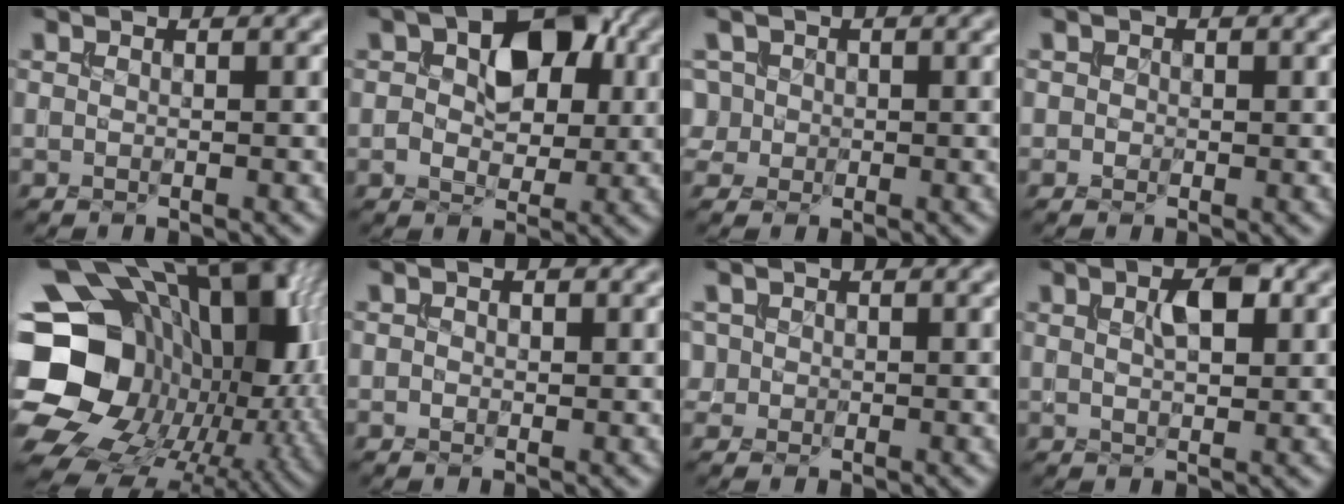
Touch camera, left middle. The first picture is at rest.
{"total": 6.5, "force": [1.3, 4.2, 4.9], "torque": [-0.069, 0.007, 0.011]}
{"total": 3.0, "force": [0.4, 2.8, 0.9], "torque": [-0.009, 0.020, 0.002]}
{"total": 0.7, "force": [0.0, 0.7, 0.1], "torque": [0.002, -0.005, -0.002]}
{"total": 24.0, "force": [-0.7, 19.6, 13.8], "torque": [-0.250, 0.015, -0.052]}
{"total": 0.9, "force": [0.1, 0.7, 0.5], "torque": [-0.007, -0.002, -0.002]}
{"total": 1.4, "force": [0.2, 1.4, 0.2], "torque": [0.001, 0.000, 0.005]}
{"total": 3.1, "force": [1.2, 1.5, 2.5], "torque": [-0.044, 0.005, 0.022]}